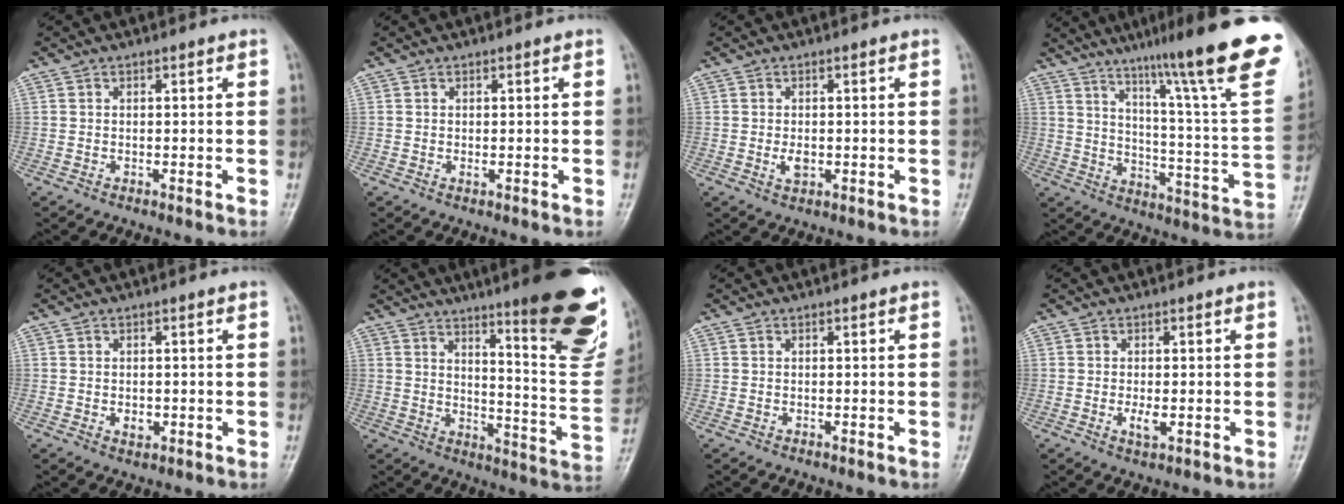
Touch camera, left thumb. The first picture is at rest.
{"total": 0.7, "force": [0.2, 0.1, 0.6], "torque": [-0.014, 0.001, 0.004]}
{"total": 2.3, "force": [-0.1, 1.2, 1.9], "torque": [-0.030, -0.004, 0.003]}
{"total": 27.3, "force": [18.0, 2.5, 20.3], "torque": [-0.268, -0.084, 0.251]}
{"total": 1.9, "force": [-0.1, 1.3, 1.4], "torque": [-0.015, -0.002, 0.002]}
{"total": 23.6, "force": [13.6, 4.3, 18.8], "torque": [-0.214, -0.080, 0.189]}
{"total": 0.0}
{"total": 2.3, "force": [-0.2, 0.8, 2.2], "torque": [-0.041, -0.005, 0.001]}